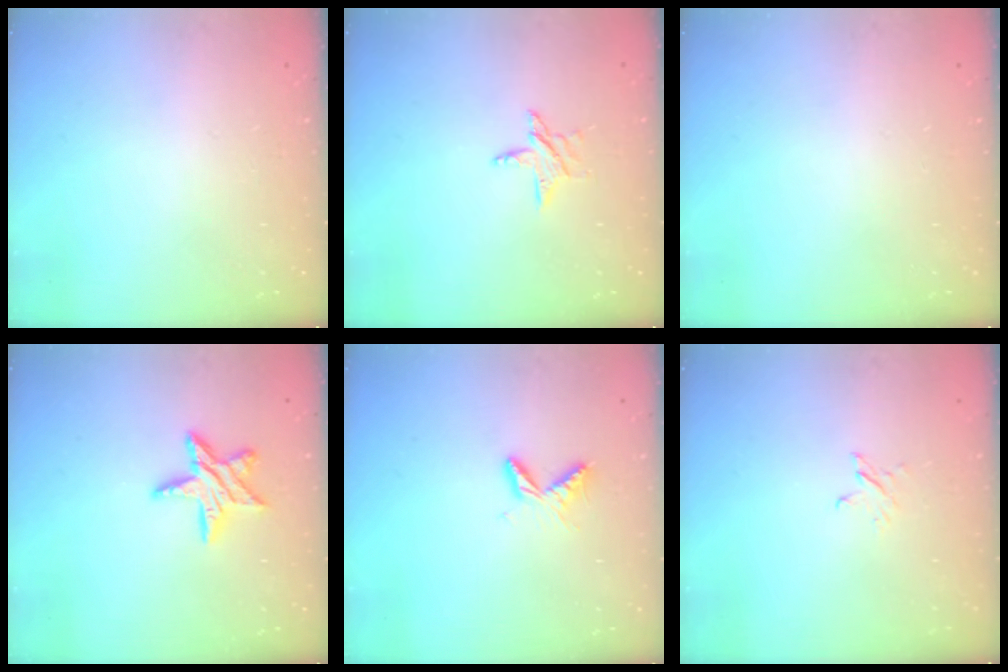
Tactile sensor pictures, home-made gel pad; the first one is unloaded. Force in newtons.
{"total": 5.1, "press": 5.1, "slide": 0.3}
{"total": 0.0}
{"total": 11.2, "press": 11.2, "slide": 0.8}
{"total": 6.6, "press": 6.5, "slide": 0.6}
{"total": 2.3, "press": 2.3, "slide": 0.3}